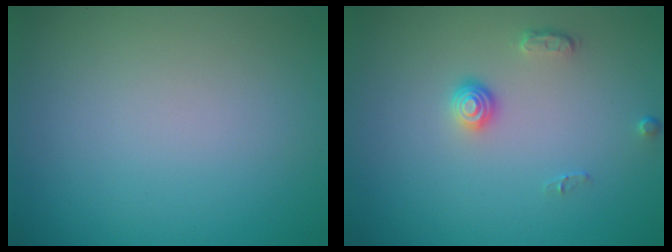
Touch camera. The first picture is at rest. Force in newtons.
{"total": 1.4, "press": 1.0, "slide": 1.0}